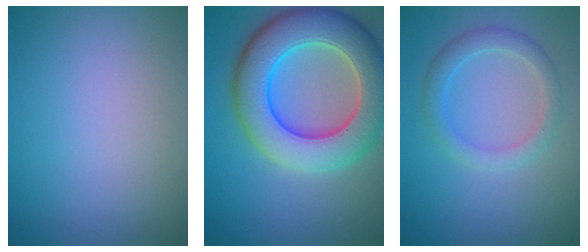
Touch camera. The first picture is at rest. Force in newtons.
{"total": 10.5, "press": 10.5, "slide": 0.7}
{"total": 2.5, "press": 2.5, "slide": 0.0}